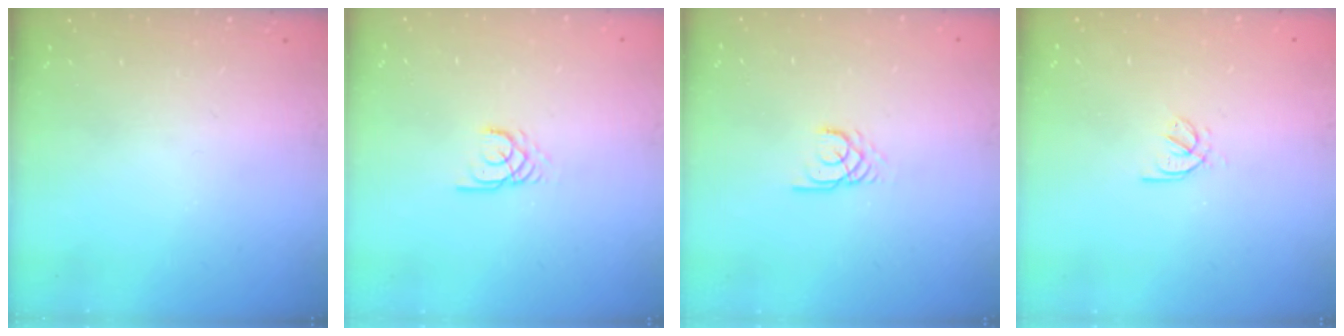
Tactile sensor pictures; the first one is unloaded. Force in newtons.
{"total": 2.1, "press": 2.1, "slide": 0.0}
{"total": 2.1, "press": 2.1, "slide": 0.0}
{"total": 2.9, "press": 2.8, "slide": 0.8}